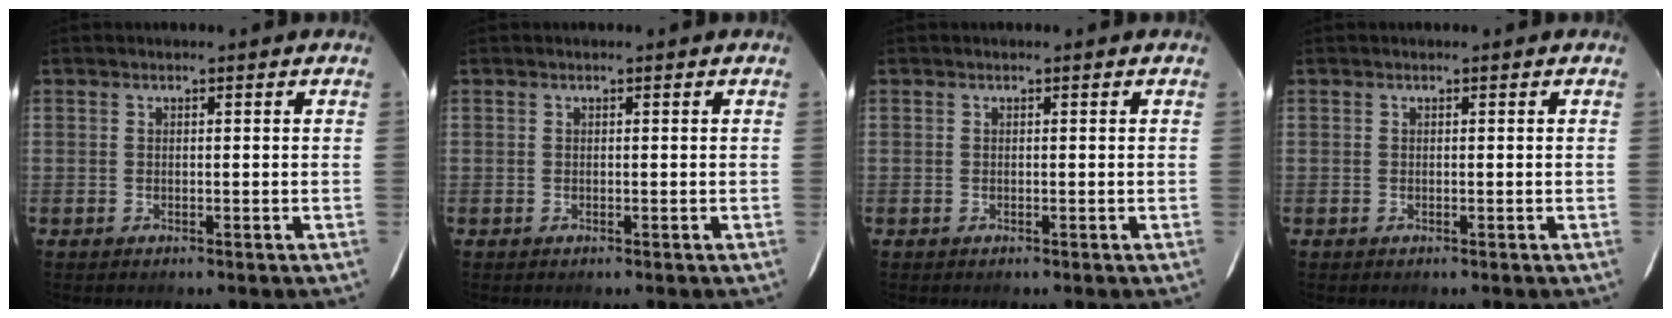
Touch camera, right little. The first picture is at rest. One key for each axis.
{"total": 0.0}
{"total": 0.0}
{"total": 0.0}